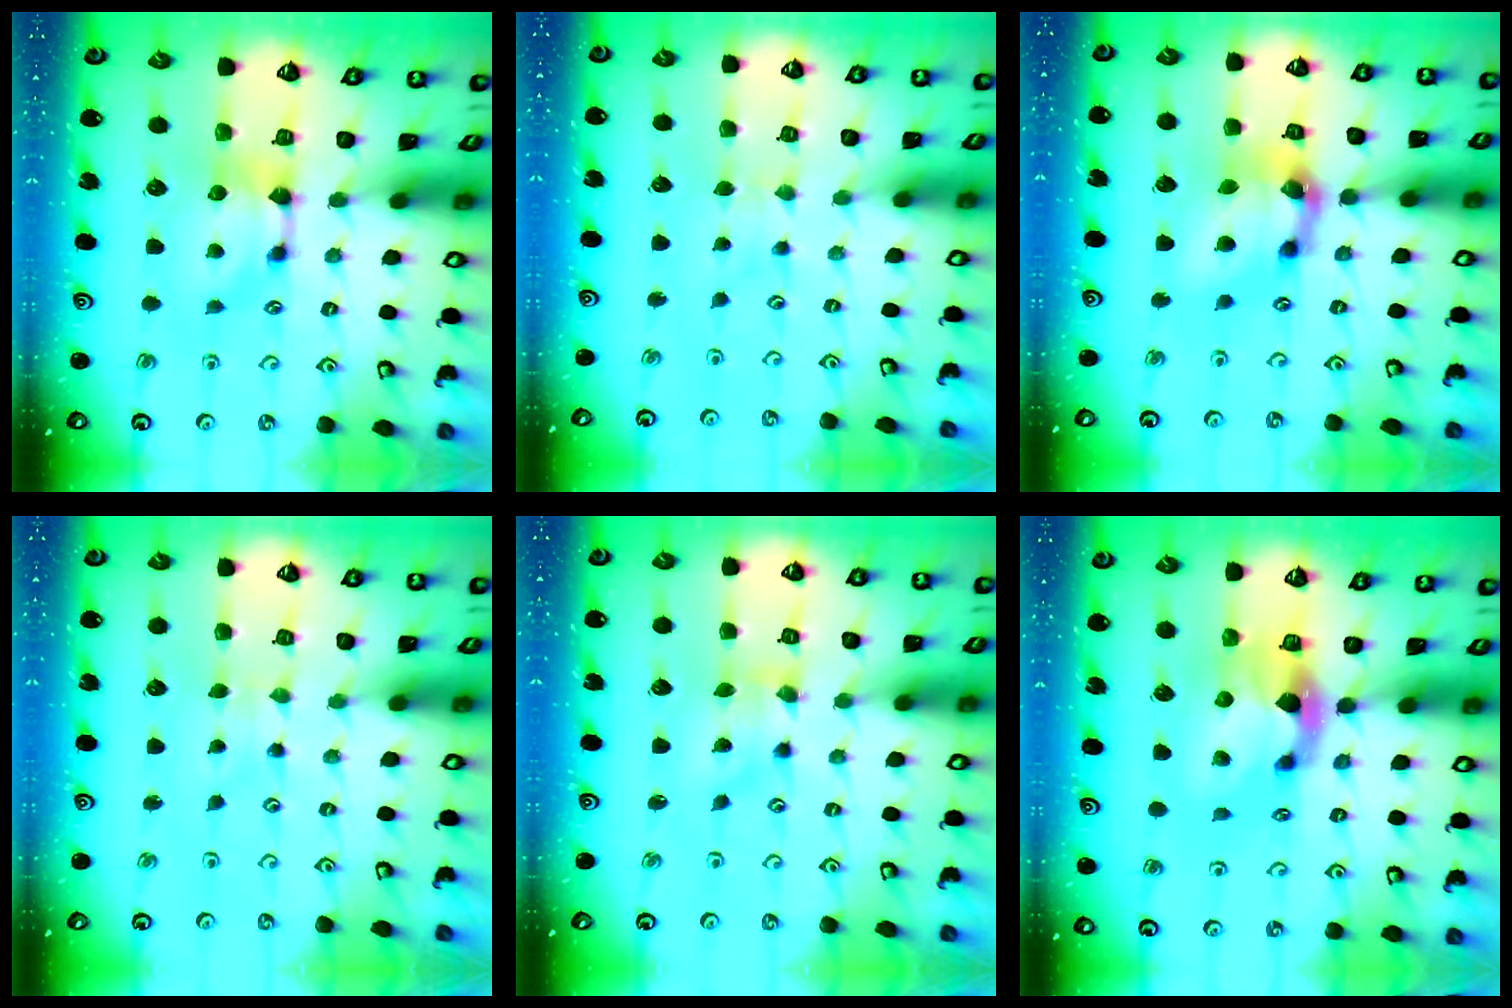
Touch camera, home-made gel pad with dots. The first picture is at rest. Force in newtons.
{"total": 2.6, "press": 2.6, "slide": 0.2}
{"total": 5.9, "press": 5.5, "slide": 2.1}
{"total": 4.2, "press": 4.2, "slide": 0.1}
{"total": 1.6, "press": 1.0, "slide": 1.3}
{"total": 3.0, "press": 2.7, "slide": 1.4}